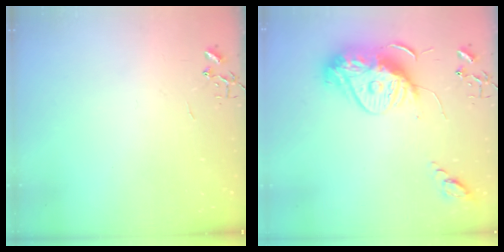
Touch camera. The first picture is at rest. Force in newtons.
{"total": 16.1, "press": 16.0, "slide": 1.6}